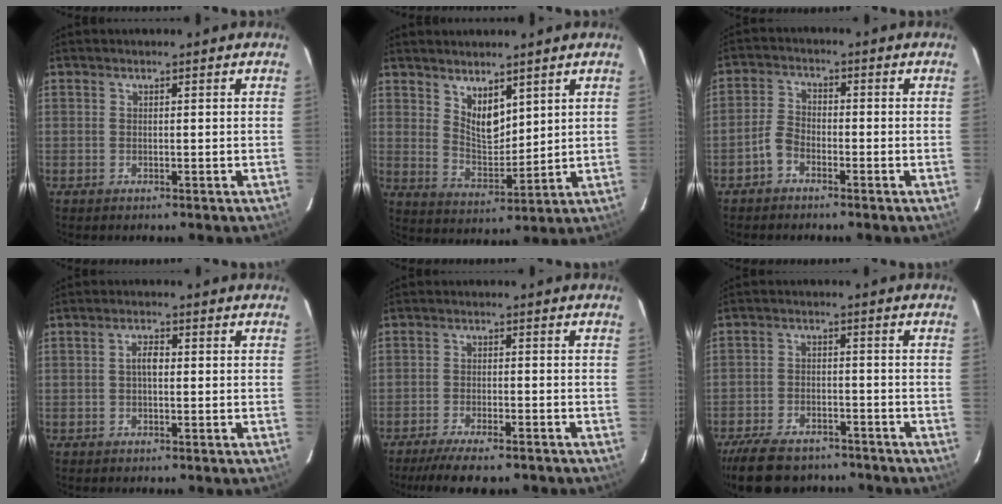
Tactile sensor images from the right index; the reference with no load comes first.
{"total": 6.9, "force": [4.4, 3.2, 4.1], "torque": [-0.062, -0.006, 0.086]}
{"total": 3.4, "force": [-2.3, 2.0, 1.7], "torque": [-0.039, 0.012, -0.047]}
{"total": 2.2, "force": [0.0, 1.1, 2.0], "torque": [-0.037, 0.008, -0.002]}
{"total": 9.9, "force": [-8.2, 2.2, 5.2], "torque": [-0.116, -0.021, -0.132]}
{"total": 14.4, "force": [-11.4, 6.4, 6.1], "torque": [-0.149, -0.005, -0.176]}